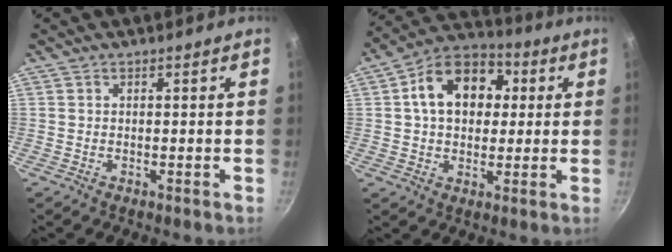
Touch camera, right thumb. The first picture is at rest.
{"total": 15.2, "force": [3.0, 11.0, 10.0], "torque": [-0.124, 0.024, 0.032]}